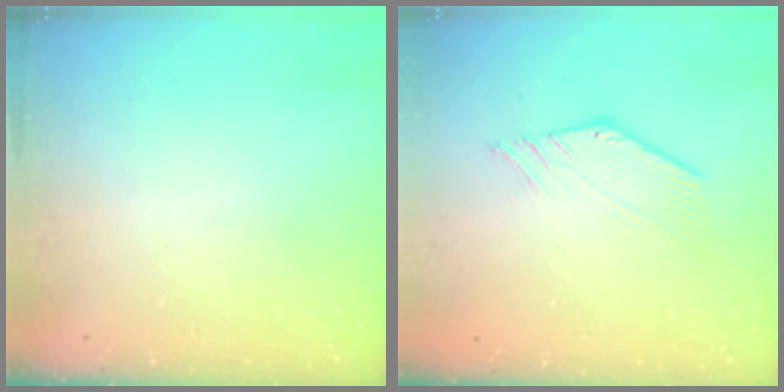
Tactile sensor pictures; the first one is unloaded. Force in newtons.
{"total": 0.0}